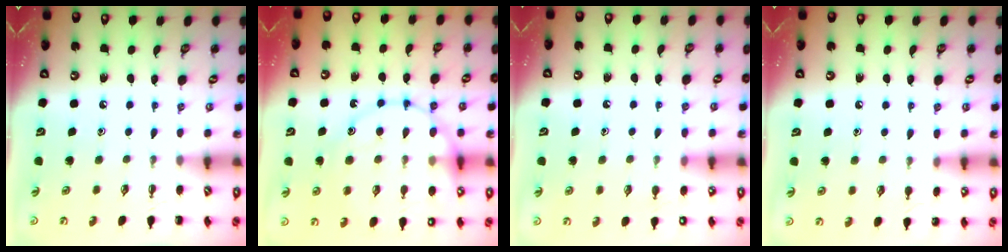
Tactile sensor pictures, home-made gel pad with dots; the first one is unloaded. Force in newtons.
{"total": 18.3, "press": 18.3, "slide": 1.4}
{"total": 7.4, "press": 7.2, "slide": 1.7}
{"total": 4.4, "press": 4.1, "slide": 1.6}